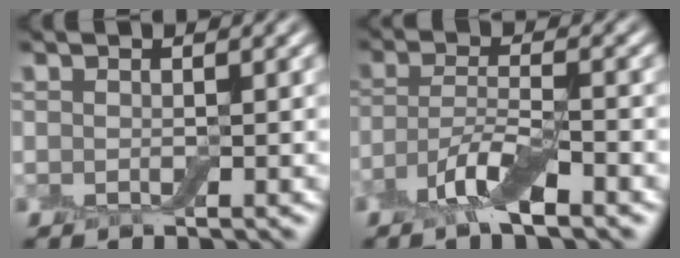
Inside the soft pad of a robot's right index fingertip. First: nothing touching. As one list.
[{"total": 4.2, "force": [-2.5, 1.0, 3.2], "torque": [-0.064, 0.002, -0.057]}]